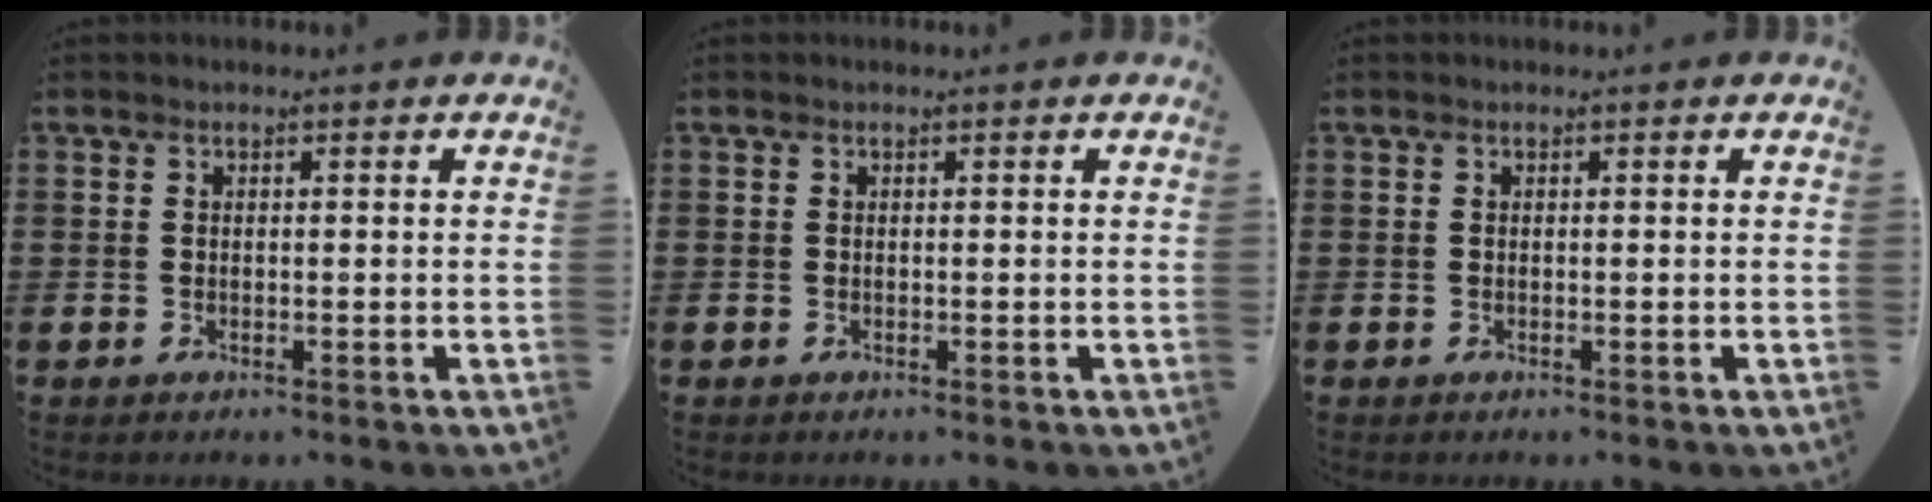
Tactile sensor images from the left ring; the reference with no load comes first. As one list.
[{"total": 0.0}, {"total": 0.0}]